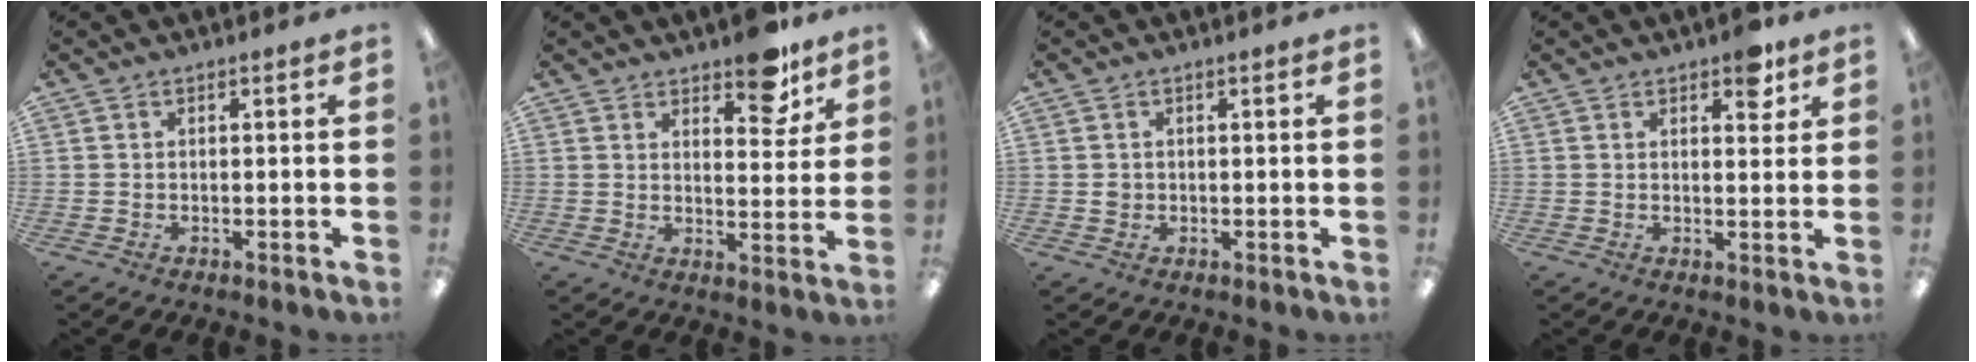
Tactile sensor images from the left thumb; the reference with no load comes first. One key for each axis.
{"total": 9.5, "fx": 7.3, "fy": 3.9, "fz": 4.7, "tx": -0.047, "ty": -0.048, "tz": 0.125}
{"total": 1.3, "fx": 0.2, "fy": 1.2, "fz": 0.5, "tx": -0.011, "ty": 0.005, "tz": 0.002}
{"total": 5.4, "fx": 3.4, "fy": 2.6, "fz": 3.3, "tx": -0.025, "ty": -0.014, "tz": 0.053}